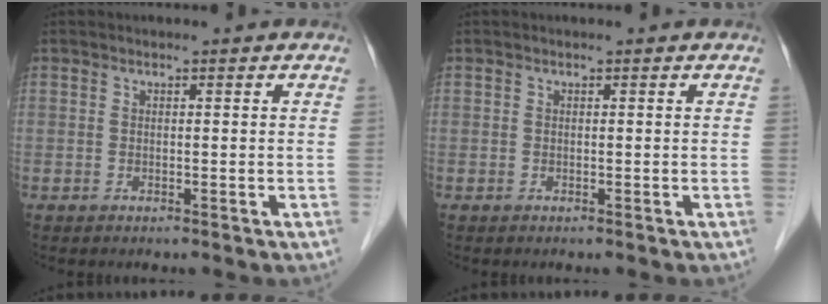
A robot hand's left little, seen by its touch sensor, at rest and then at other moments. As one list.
[{"total": 0.0}]